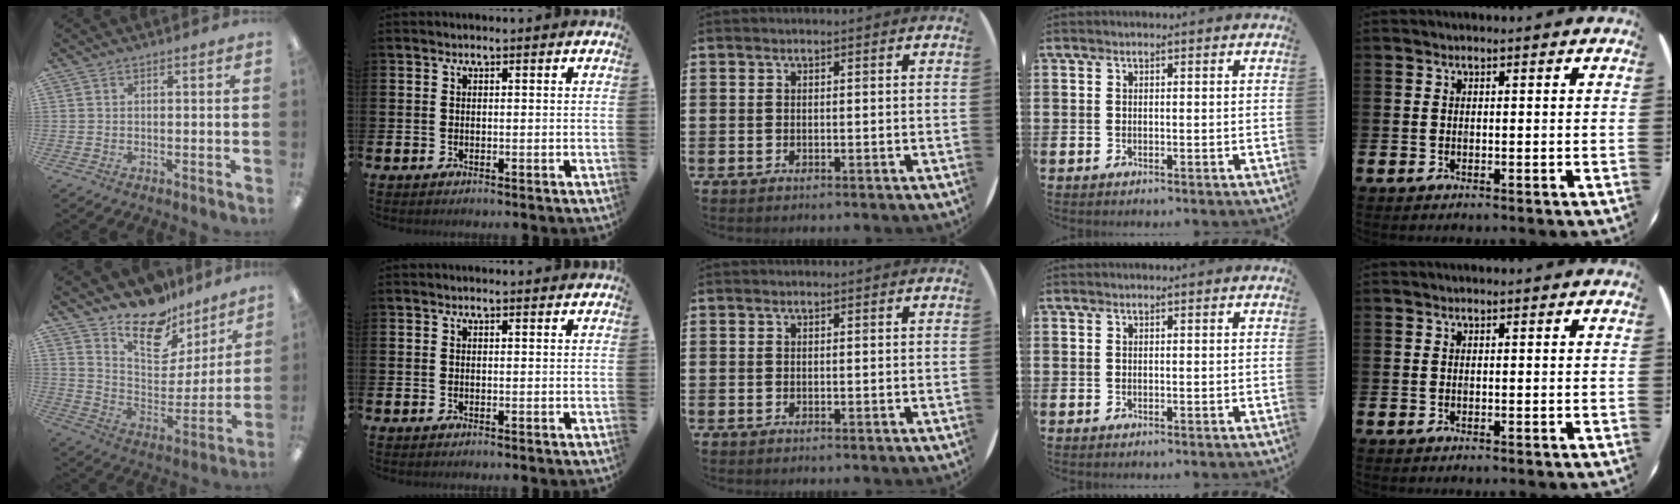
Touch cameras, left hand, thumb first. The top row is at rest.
{"thumb": {"total": 15.9, "force": [13.0, 7.0, 5.7], "torque": [-0.111, -0.100, 0.236]}}